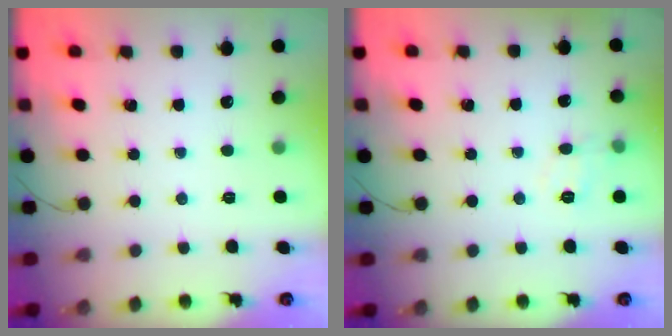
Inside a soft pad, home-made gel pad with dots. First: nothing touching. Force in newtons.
{"total": 8.2, "press": 8.1, "slide": 1.5}